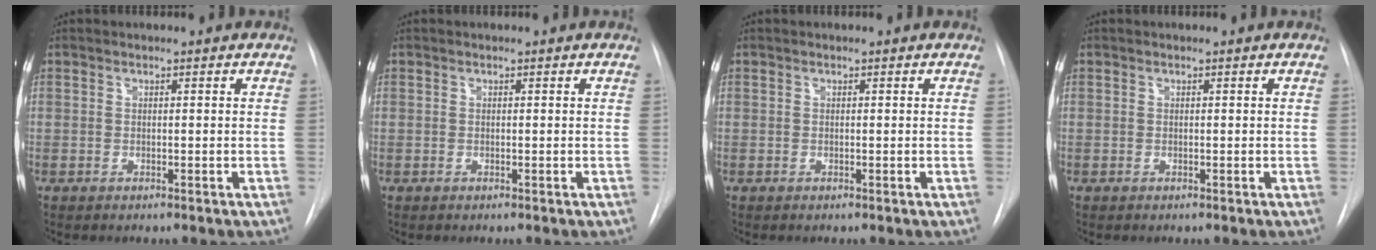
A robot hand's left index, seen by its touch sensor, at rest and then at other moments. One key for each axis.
{"total": 0.0}
{"total": 0.0}
{"total": 0.0}